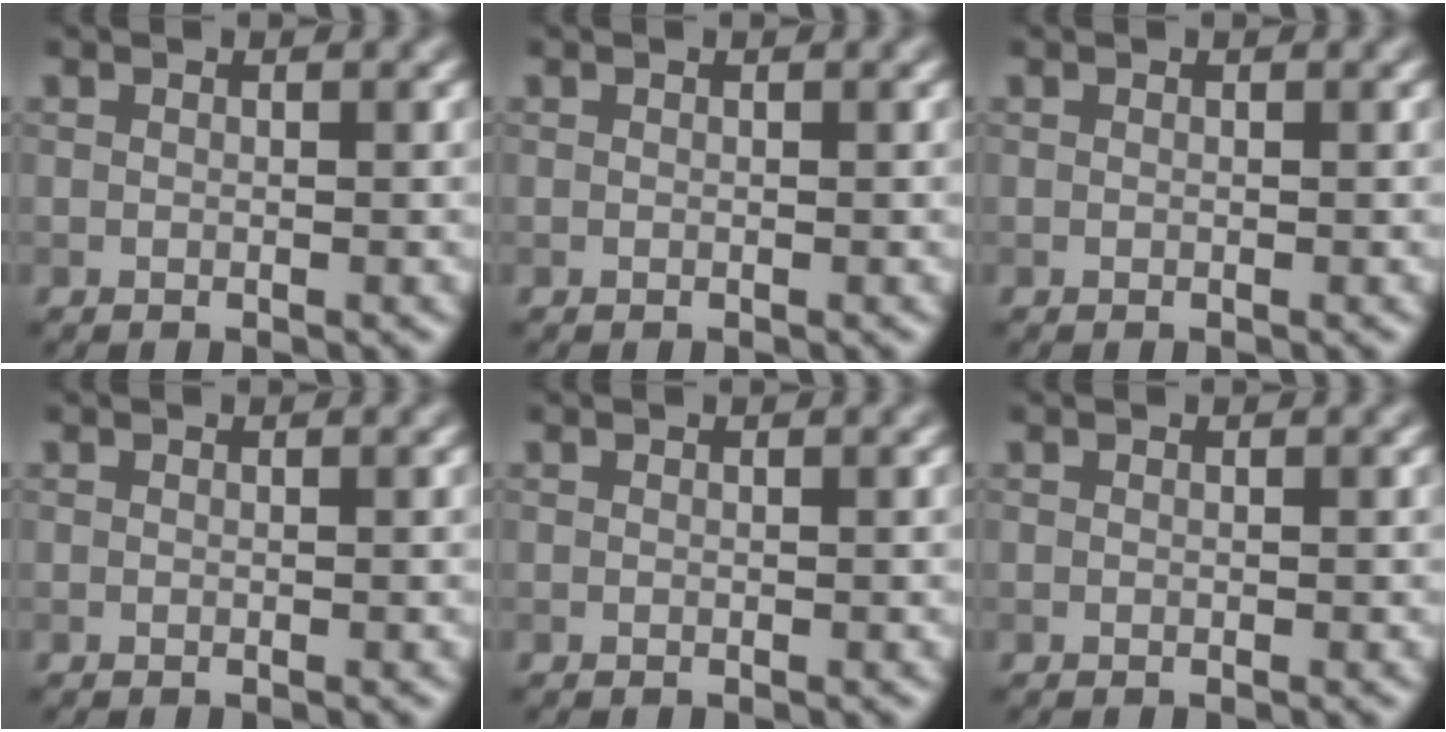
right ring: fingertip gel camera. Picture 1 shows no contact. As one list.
[{"total": 0.0}, {"total": 0.0}, {"total": 0.0}, {"total": 0.0}, {"total": 0.0}]